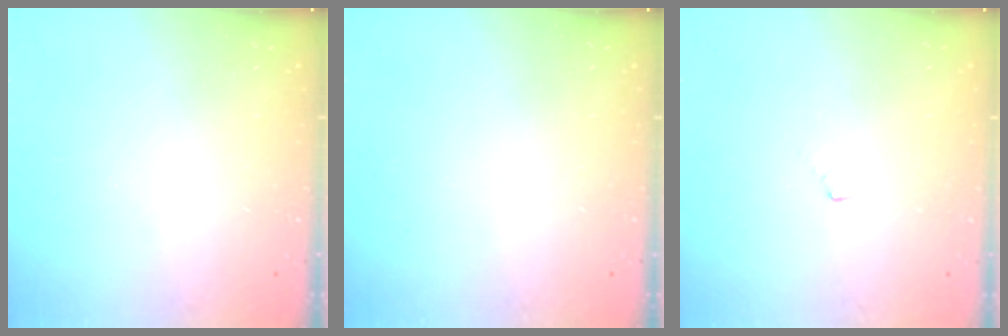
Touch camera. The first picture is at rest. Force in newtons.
{"total": 0.0}
{"total": 2.9, "press": 2.9, "slide": 0.4}